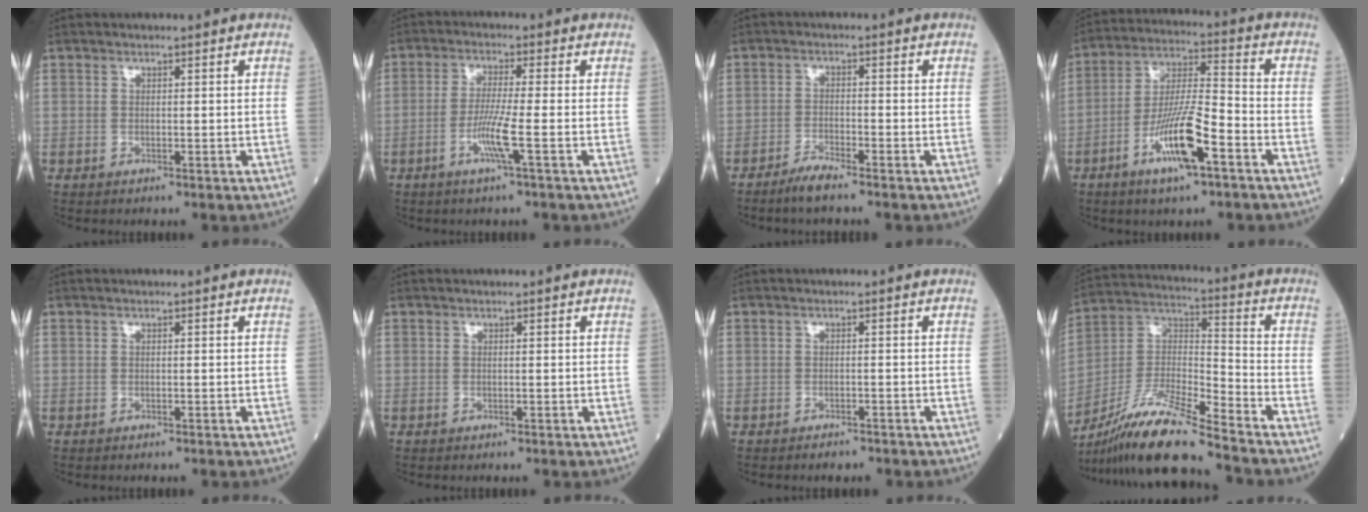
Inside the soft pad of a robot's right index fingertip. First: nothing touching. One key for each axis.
{"total": 5.1, "fx": -1.9, "fy": -0.9, "fz": 4.6, "tx": -0.094, "ty": -0.011, "tz": -0.039}
{"total": 3.1, "fx": -2.7, "fy": -0.3, "fz": 1.5, "tx": -0.035, "ty": -0.007, "tz": -0.057}
{"total": 11.5, "fx": -5.5, "fy": 1.6, "fz": 10.0, "tx": -0.193, "ty": -0.004, "tz": -0.100}
{"total": 0.5, "fx": -0.5, "fy": 0.1, "fz": 0.2, "tx": 0.000, "ty": -0.001, "tz": -0.008}
{"total": 0.0}
{"total": 2.1, "fx": -1.8, "fy": 0.6, "fz": 0.7, "tx": -0.012, "ty": -0.002, "tz": -0.020}
{"total": 15.3, "fx": -12.6, "fy": 0.0, "fz": 8.6, "tx": -0.168, "ty": -0.001, "tz": -0.231}